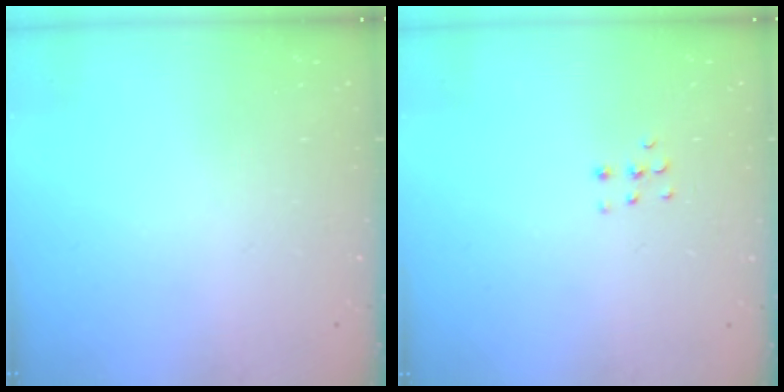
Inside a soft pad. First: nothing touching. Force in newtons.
{"total": 4.1, "press": 4.1, "slide": 0.5}